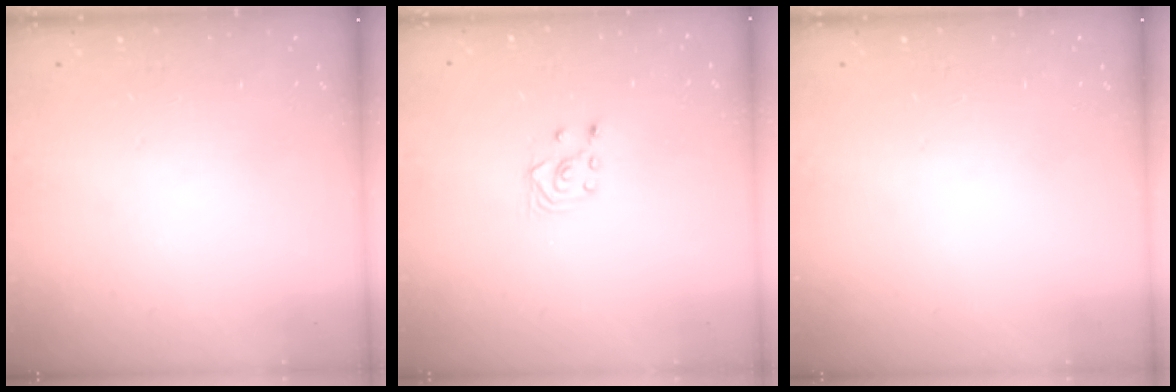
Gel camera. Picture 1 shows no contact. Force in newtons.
{"total": 2.6, "press": 2.5, "slide": 1.0}
{"total": 0.0}